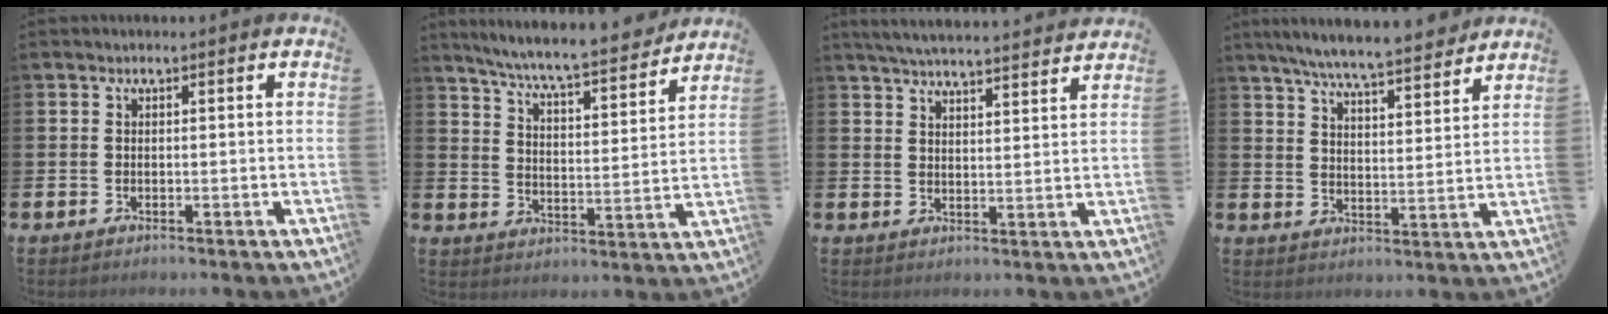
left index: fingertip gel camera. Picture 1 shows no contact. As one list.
[{"total": 7.3, "force": [6.9, 0.0, 2.4], "torque": [-0.066, -0.056, 0.114]}, {"total": 5.2, "force": [5.1, 0.1, 0.9], "torque": [-0.026, -0.034, 0.090]}, {"total": 7.6, "force": [7.2, 0.4, 2.3], "torque": [-0.064, -0.048, 0.127]}]